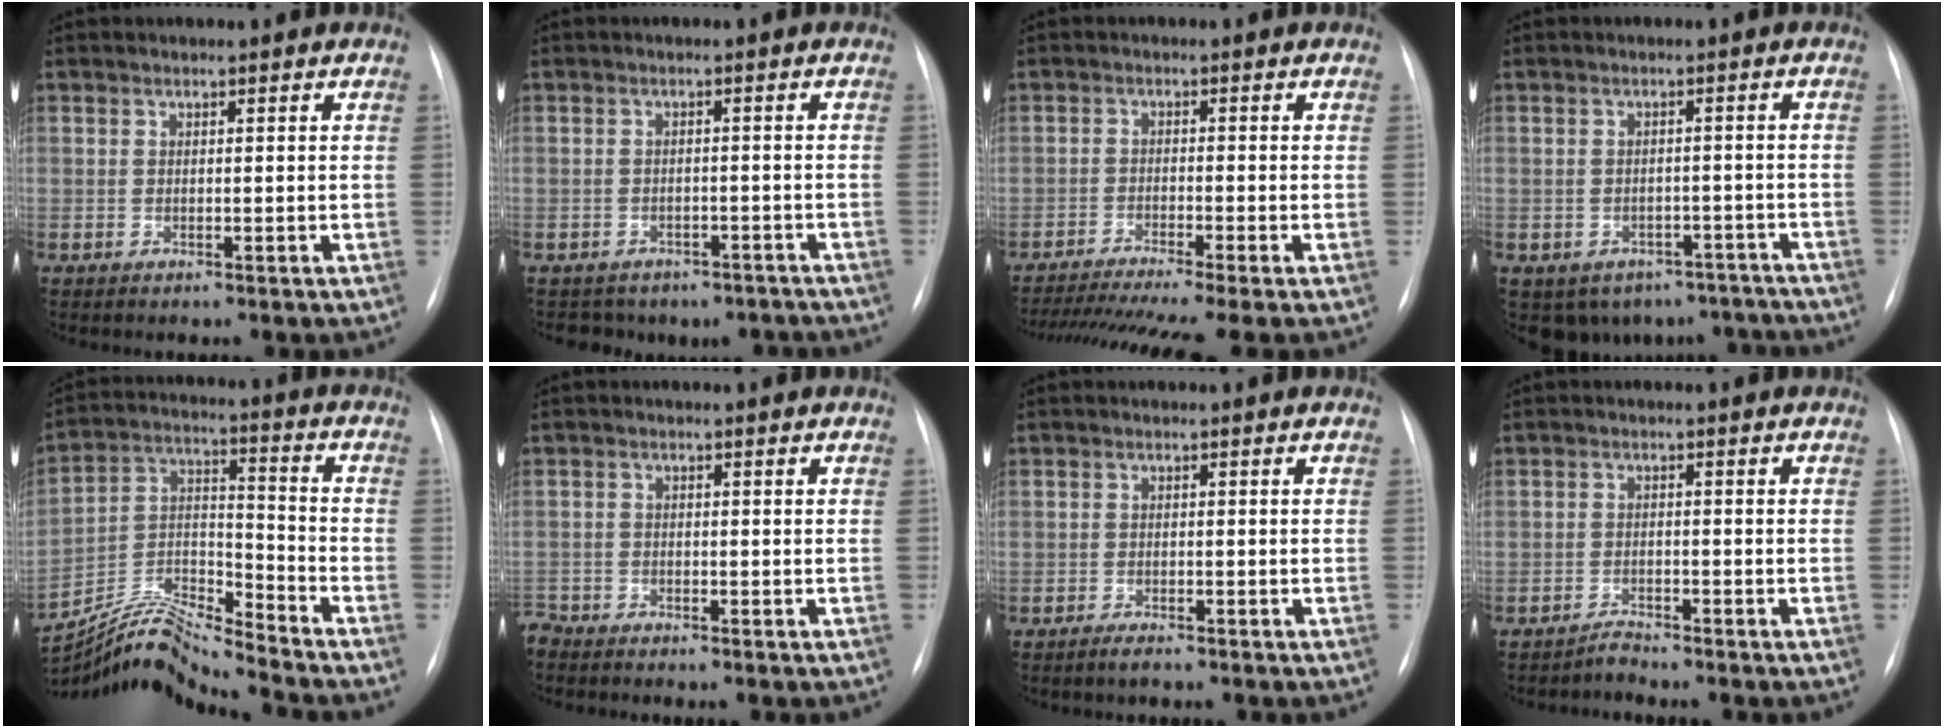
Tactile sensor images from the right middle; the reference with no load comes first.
{"total": 7.3, "force": [-5.8, 4.4, 1.0], "torque": [-0.011, 0.016, -0.055]}
{"total": 12.4, "force": [-10.1, -0.9, 7.3], "torque": [-0.120, -0.025, -0.159]}
{"total": 10.5, "force": [-7.8, 6.6, 2.1], "torque": [-0.024, 0.014, -0.080]}
{"total": 13.7, "force": [-13.3, -1.4, 2.9], "torque": [-0.061, 0.036, -0.253]}
{"total": 2.7, "force": [-2.7, 0.7, 0.1], "torque": [0.000, -0.007, -0.052]}
{"total": 1.4, "force": [-1.2, 0.2, 0.7], "torque": [-0.019, -0.002, -0.020]}
{"total": 1.5, "force": [-1.5, -0.2, -0.3], "torque": [0.009, -0.006, -0.027]}